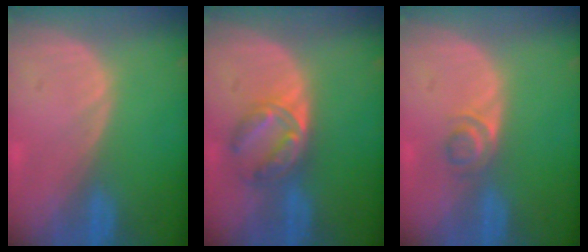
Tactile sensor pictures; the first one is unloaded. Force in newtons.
{"total": 5.9, "press": 5.5, "slide": 2.0}
{"total": 2.5, "press": 2.4, "slide": 0.8}